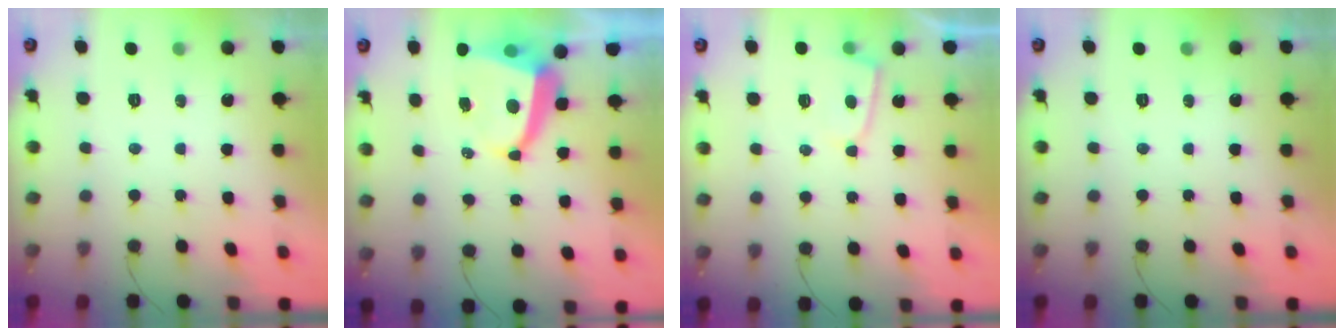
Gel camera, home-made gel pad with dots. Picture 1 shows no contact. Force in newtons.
{"total": 6.7, "press": 6.7, "slide": 0.9}
{"total": 3.9, "press": 3.8, "slide": 0.4}
{"total": 0.0}